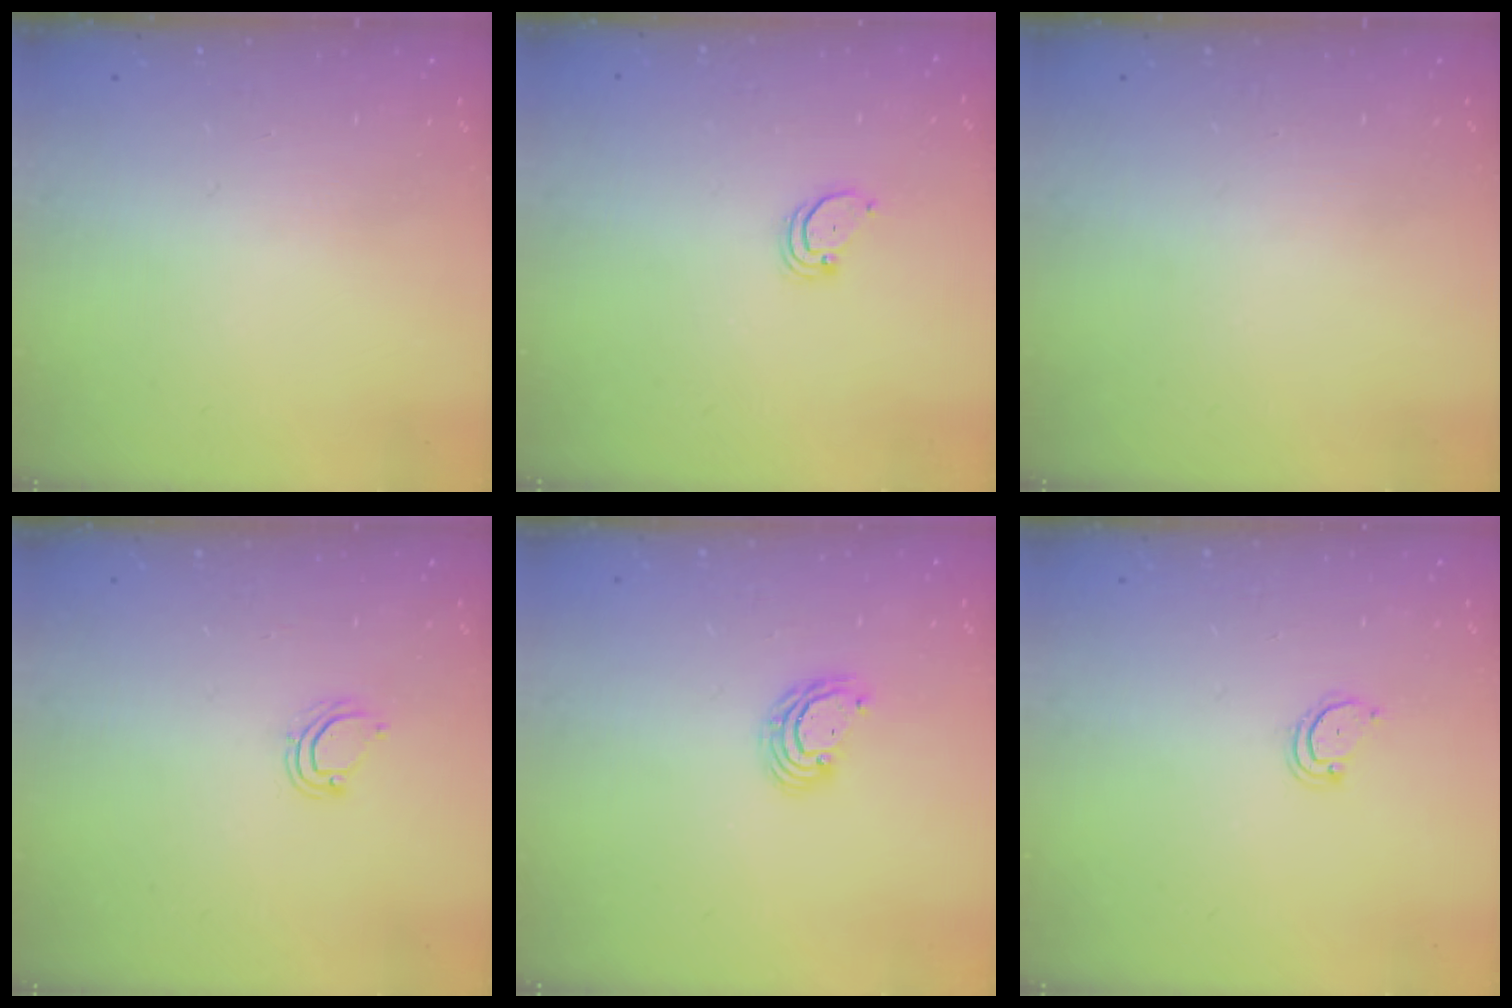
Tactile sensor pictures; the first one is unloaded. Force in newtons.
{"total": 2.0, "press": 2.0, "slide": 0.2}
{"total": 0.0}
{"total": 4.8, "press": 4.8, "slide": 0.4}
{"total": 4.9, "press": 4.9, "slide": 0.2}
{"total": 2.3, "press": 2.3, "slide": 0.2}